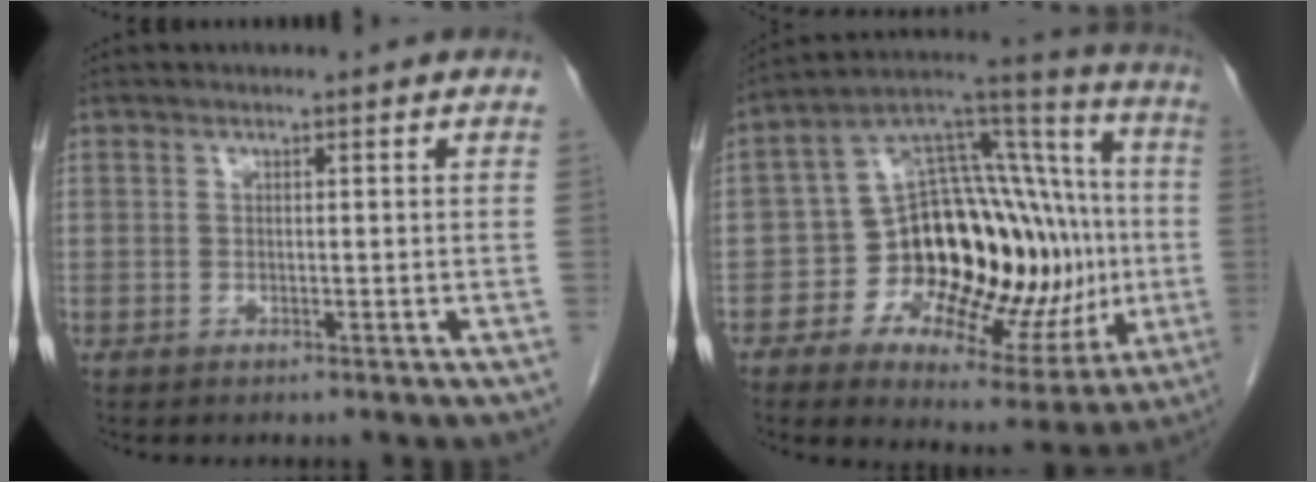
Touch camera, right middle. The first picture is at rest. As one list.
[{"total": 23.3, "force": [-2.1, 11.5, 20.2], "torque": [-0.282, 0.045, -0.025]}]